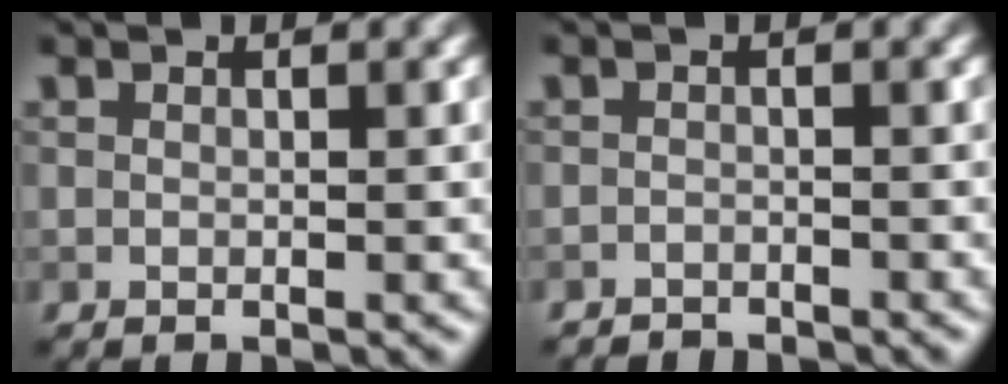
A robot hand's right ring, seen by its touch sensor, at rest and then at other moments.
{"total": 1.8, "force": [-1.8, 0.2, -0.1], "torque": [0.007, -0.002, -0.033]}